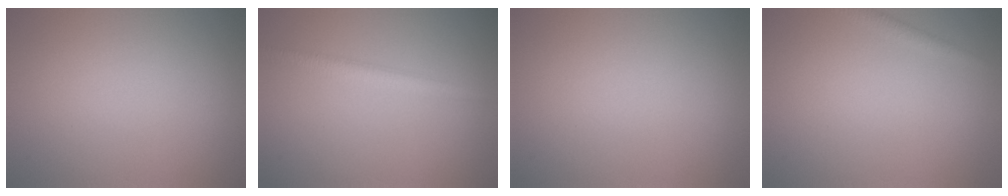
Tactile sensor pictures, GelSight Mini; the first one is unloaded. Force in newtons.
{"total": 2.3, "press": 2.3, "slide": 0.1}
{"total": 0.0}
{"total": 1.4, "press": 1.4, "slide": 0.0}